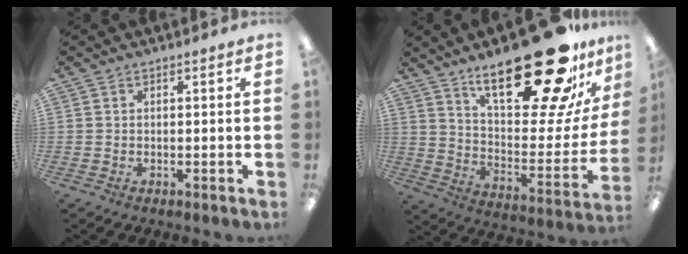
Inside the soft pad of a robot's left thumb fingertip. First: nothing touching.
{"total": 29.7, "force": [20.3, 9.5, 19.4], "torque": [-0.275, -0.134, 0.330]}